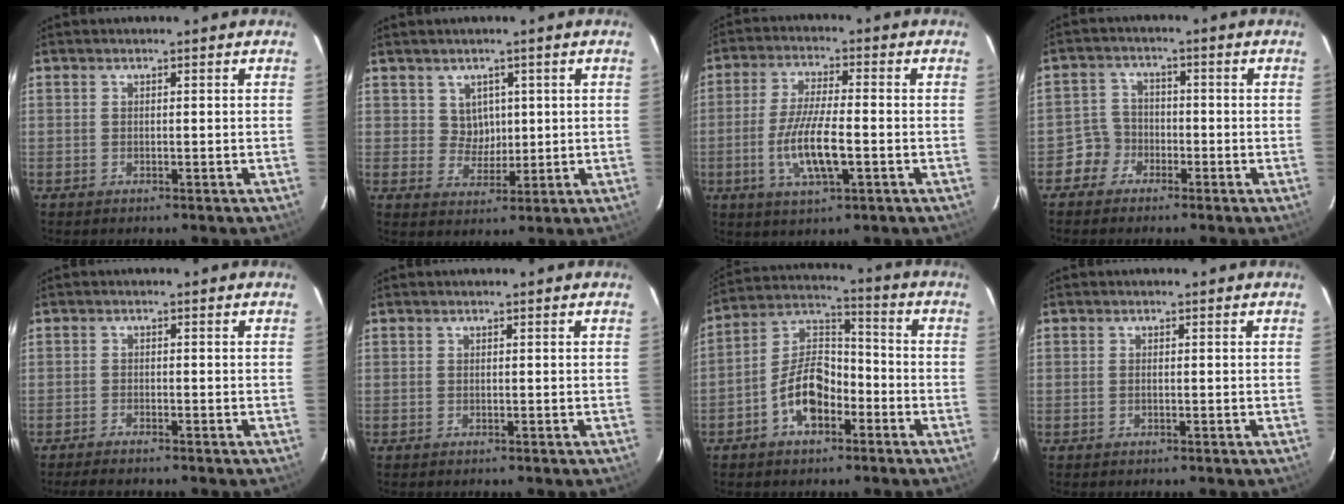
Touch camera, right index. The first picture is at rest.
{"total": 4.0, "force": [1.4, 3.7, 0.5], "torque": [-0.006, 0.007, 0.030]}
{"total": 10.1, "force": [-2.8, 2.3, 9.4], "torque": [-0.187, -0.009, -0.053]}
{"total": 4.4, "force": [-2.5, 3.6, -0.4], "torque": [0.006, 0.022, -0.049]}
{"total": 3.2, "force": [-2.9, 0.3, 1.3], "torque": [-0.035, -0.009, -0.051]}
{"total": 0.0}
{"total": 10.9, "force": [-5.1, 6.0, 7.5], "torque": [-0.147, 0.028, -0.087]}
{"total": 0.5, "force": [-0.1, 0.2, 0.5], "torque": [-0.011, 0.000, -0.004]}